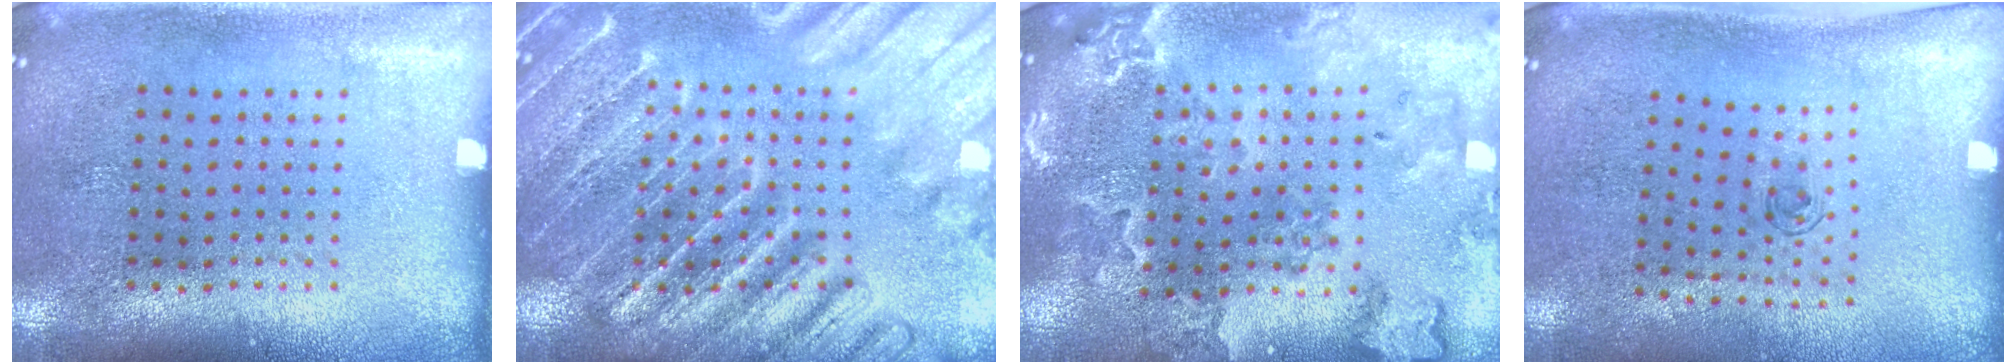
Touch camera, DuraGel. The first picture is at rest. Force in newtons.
{"total": 4.1, "press": 4.0, "slide": 0.5}
{"total": 1.9, "press": 1.9, "slide": 0.3}
{"total": 0.7, "press": 0.2, "slide": 0.6}